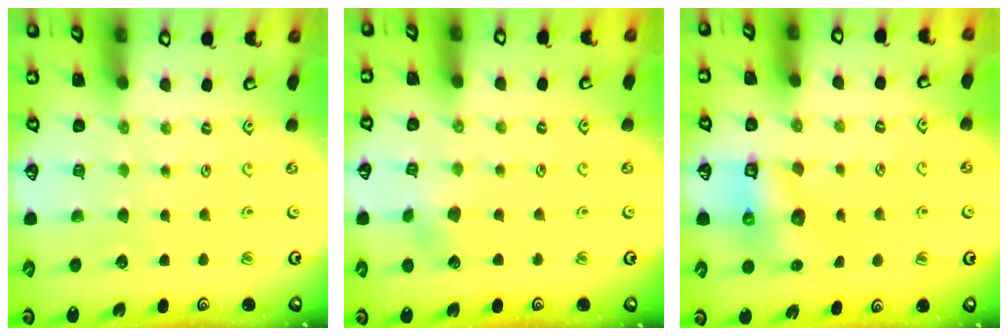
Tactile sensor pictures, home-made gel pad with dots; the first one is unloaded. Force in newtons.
{"total": 3.8, "press": 3.8, "slide": 0.4}
{"total": 7.4, "press": 7.4, "slide": 0.6}